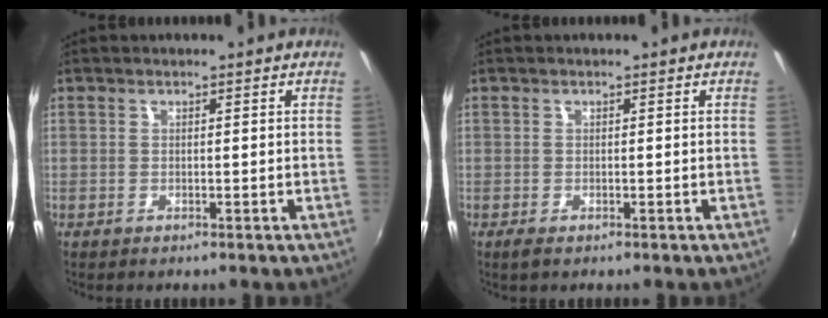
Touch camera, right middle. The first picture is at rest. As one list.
[{"total": 1.1, "force": [-0.6, 0.5, 0.7], "torque": [-0.015, -0.005, -0.012]}]